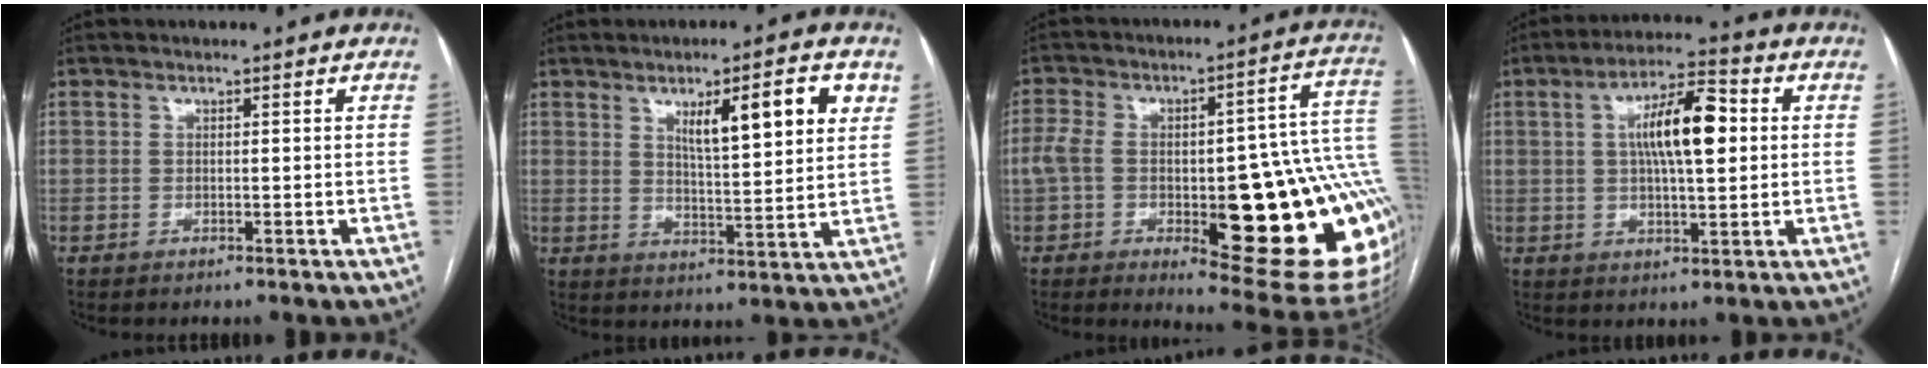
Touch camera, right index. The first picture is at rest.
{"total": 10.4, "force": [4.7, 1.4, 9.2], "torque": [-0.140, 0.003, 0.071]}
{"total": 28.2, "force": [-4.3, 7.6, 26.8], "torque": [-0.304, 0.022, -0.041]}
{"total": 10.7, "force": [1.9, 2.8, 10.2], "torque": [-0.183, 0.023, 0.028]}